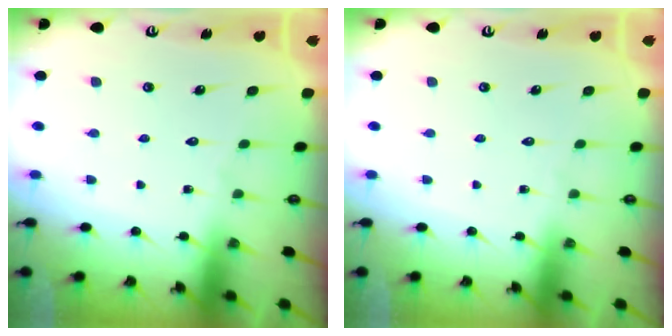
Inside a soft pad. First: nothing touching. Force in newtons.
{"total": 0.0}